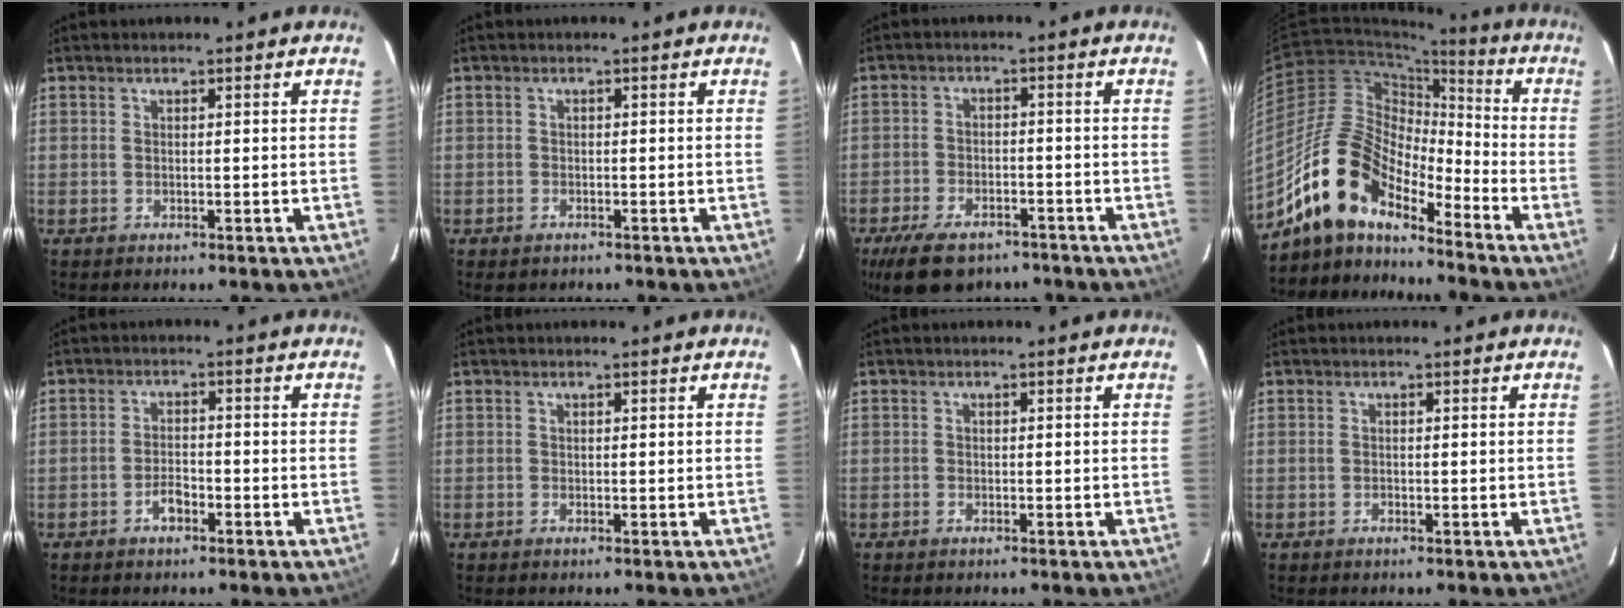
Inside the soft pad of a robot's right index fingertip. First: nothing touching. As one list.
[{"total": 1.6, "force": [-1.0, 1.2, 0.4], "torque": [-0.010, 0.000, -0.015]}, {"total": 12.9, "force": [-9.2, 6.5, 6.4], "torque": [-0.153, -0.009, -0.145]}, {"total": 14.5, "force": [-12.1, 5.1, 6.2], "torque": [-0.110, 0.013, -0.234]}, {"total": 3.0, "force": [-1.9, 1.5, 1.8], "torque": [-0.036, 0.005, -0.034]}, {"total": 0.0}, {"total": 0.7, "force": [-0.6, 0.4, 0.0], "torque": [-0.003, 0.001, -0.012]}, {"total": 0.0}]